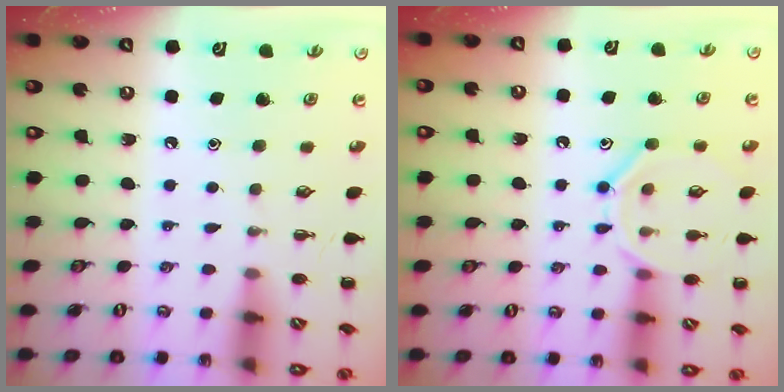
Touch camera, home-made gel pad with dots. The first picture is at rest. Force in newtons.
{"total": 11.9, "press": 11.9, "slide": 0.6}